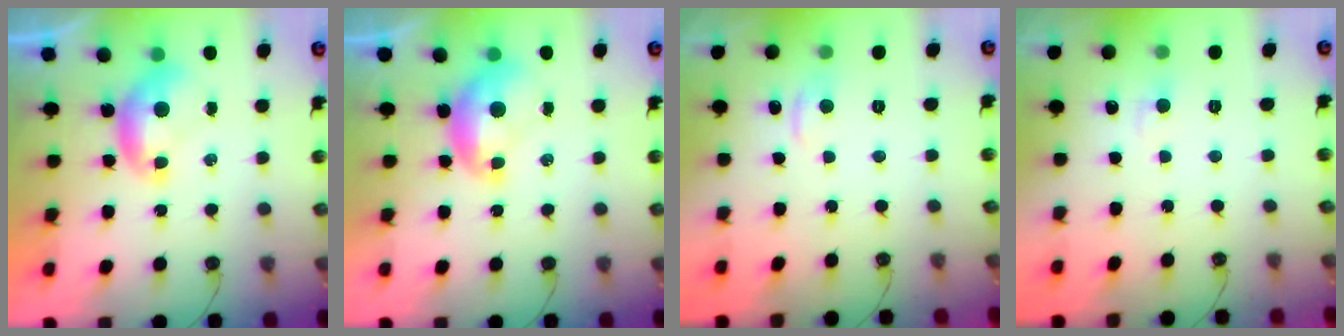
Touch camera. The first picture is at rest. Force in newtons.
{"total": 1.6, "press": 1.5, "slide": 0.2}
{"total": 1.2, "press": 0.7, "slide": 0.9}
{"total": 0.9, "press": 0.5, "slide": 0.8}